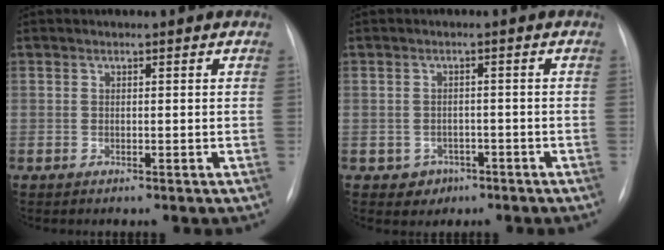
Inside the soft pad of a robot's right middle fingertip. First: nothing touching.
{"total": 2.9, "force": [-1.4, 2.5, 0.3], "torque": [0.001, 0.011, -0.013]}